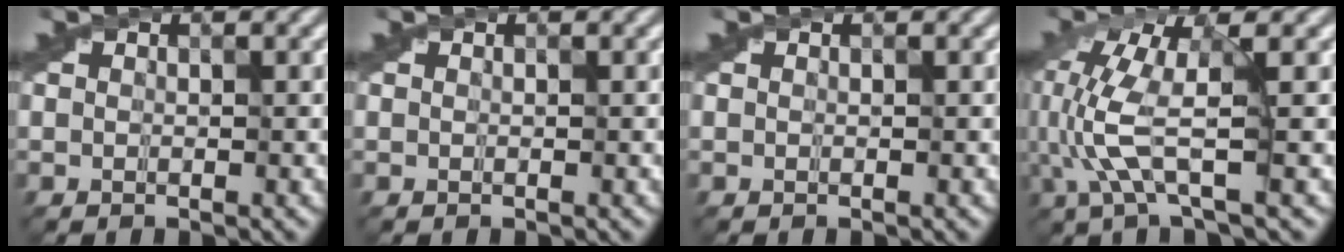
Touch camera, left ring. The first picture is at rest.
{"total": 0.0}
{"total": 0.0}
{"total": 5.7, "force": [-0.7, 1.2, 5.5], "torque": [-0.146, -0.002, -0.009]}